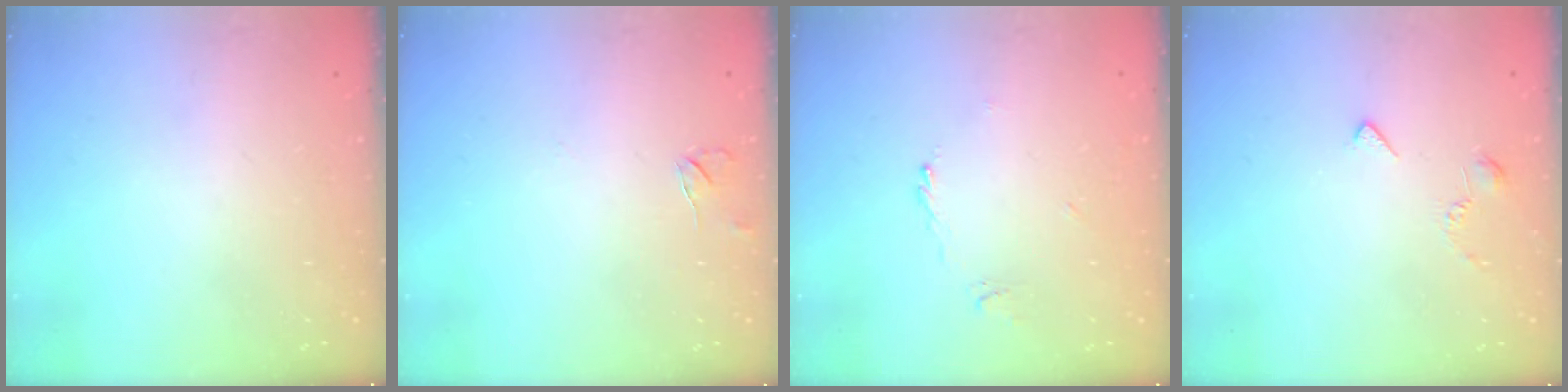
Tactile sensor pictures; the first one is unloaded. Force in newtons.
{"total": 3.0, "press": 3.0, "slide": 0.4}
{"total": 1.1, "press": 1.1, "slide": 0.4}
{"total": 3.0, "press": 2.9, "slide": 0.7}